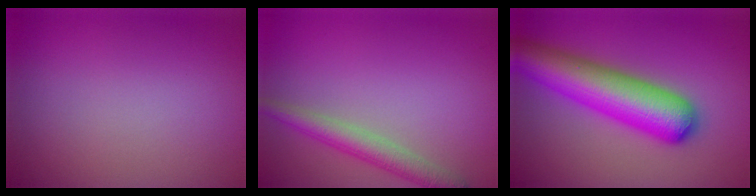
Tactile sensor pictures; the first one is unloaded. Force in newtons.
{"total": 3.3, "press": 3.3, "slide": 0.1}
{"total": 9.0, "press": 9.0, "slide": 0.3}